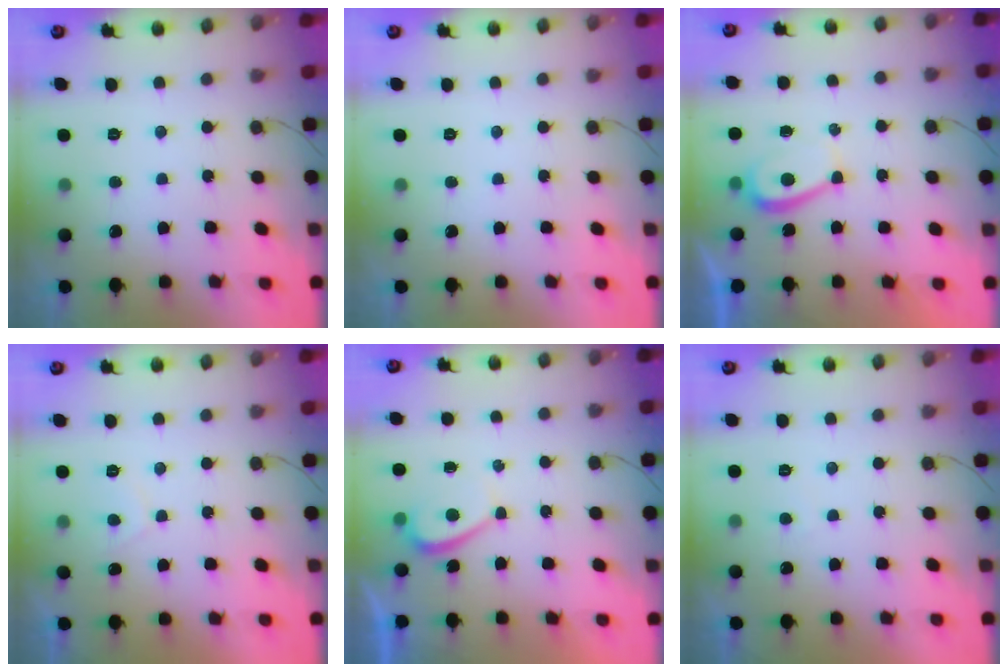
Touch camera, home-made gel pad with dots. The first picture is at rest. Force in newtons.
{"total": 0.0}
{"total": 3.2, "press": 3.2, "slide": 0.6}
{"total": 1.3, "press": 1.2, "slide": 0.6}
{"total": 1.0, "press": 0.9, "slide": 0.6}
{"total": 0.0}